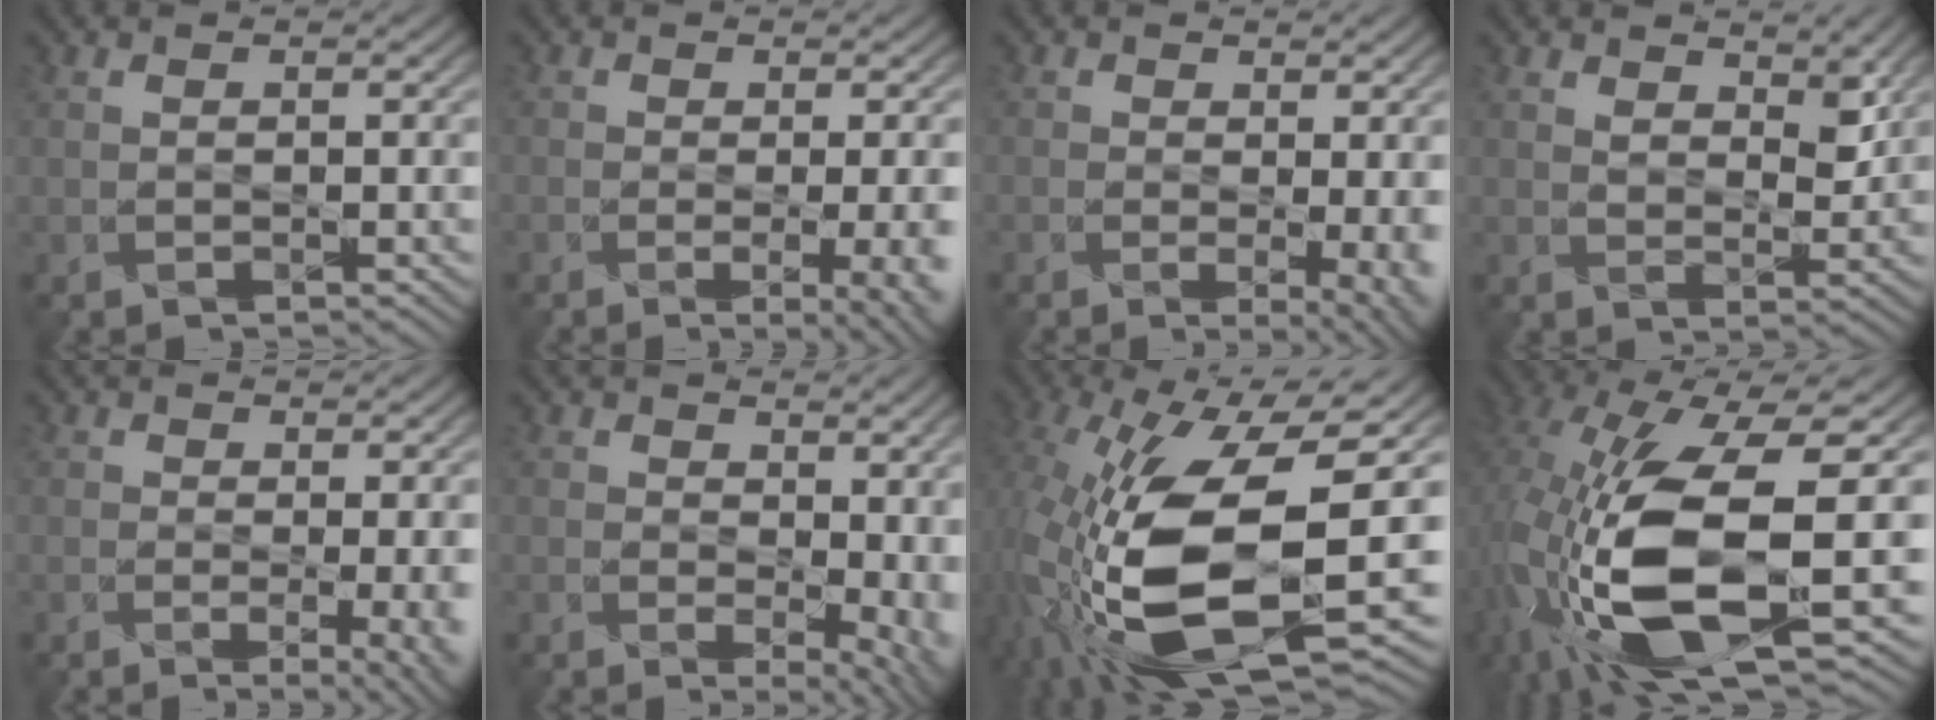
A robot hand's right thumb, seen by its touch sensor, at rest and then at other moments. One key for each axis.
{"total": 7.6, "fx": -2.0, "fy": 3.1, "fz": 6.7, "tx": -0.066, "ty": -0.008, "tz": -0.014}
{"total": 7.0, "fx": -0.9, "fy": 3.2, "fz": 6.2, "tx": -0.070, "ty": -0.008, "tz": -0.002}
{"total": 3.8, "fx": 3.0, "fy": 1.9, "fz": 1.4, "tx": -0.035, "ty": -0.010, "tz": 0.053}
{"total": 6.8, "fx": -1.2, "fy": 2.9, "fz": 6.1, "tx": -0.063, "ty": -0.004, "tz": -0.006}
{"total": 10.1, "fx": -0.1, "fy": 6.4, "fz": 7.8, "tx": -0.098, "ty": -0.024, "tz": 0.035}
{"total": 18.7, "fx": -4.3, "fy": 9.6, "fz": 15.5, "tx": -0.327, "ty": -0.051, "tz": -0.067}
{"total": 15.9, "fx": -3.5, "fy": 7.3, "fz": 13.7, "tx": -0.324, "ty": -0.027, "tz": -0.054}